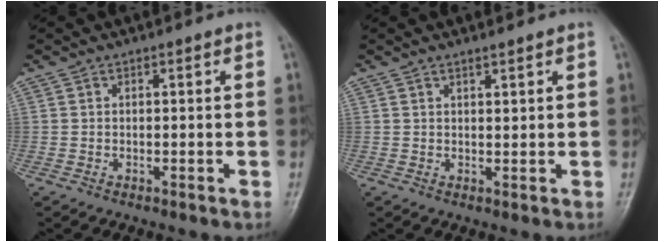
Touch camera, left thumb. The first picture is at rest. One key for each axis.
{"total": 1.4, "fx": 1.1, "fy": 0.2, "fz": 0.8, "tx": -0.011, "ty": -0.008, "tz": 0.022}